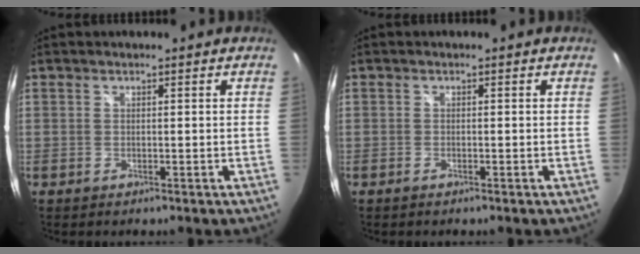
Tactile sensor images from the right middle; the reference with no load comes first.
{"total": 0.7, "force": [-0.5, 0.0, 0.4], "torque": [-0.008, -0.001, -0.013]}